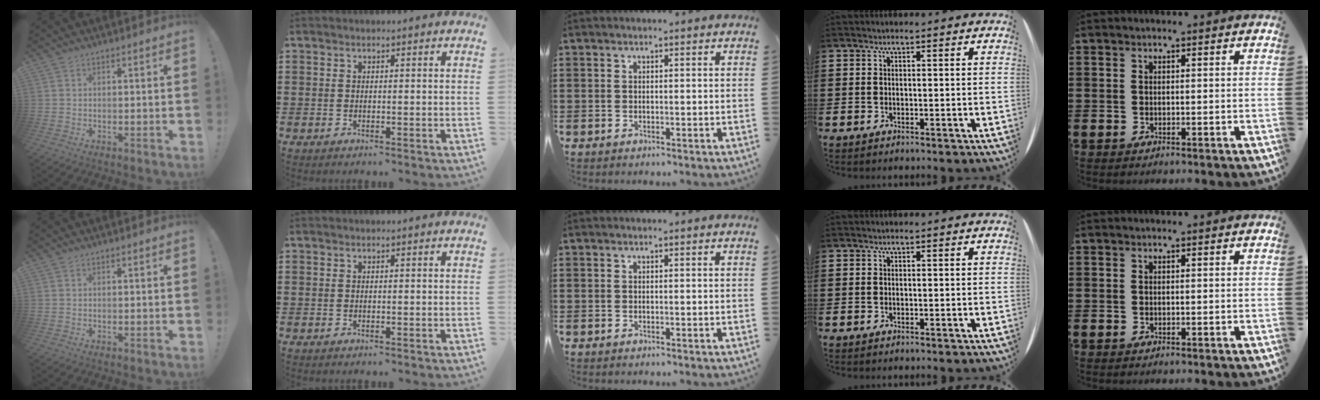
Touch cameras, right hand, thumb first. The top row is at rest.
{}